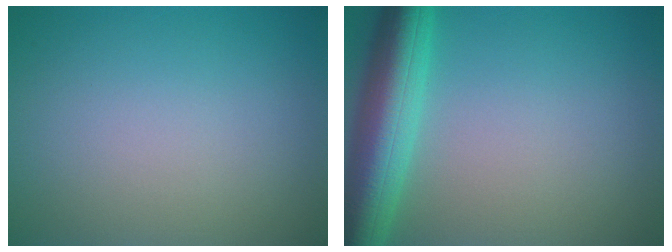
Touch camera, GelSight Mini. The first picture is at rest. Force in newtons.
{"total": 7.4, "press": 7.4, "slide": 0.6}